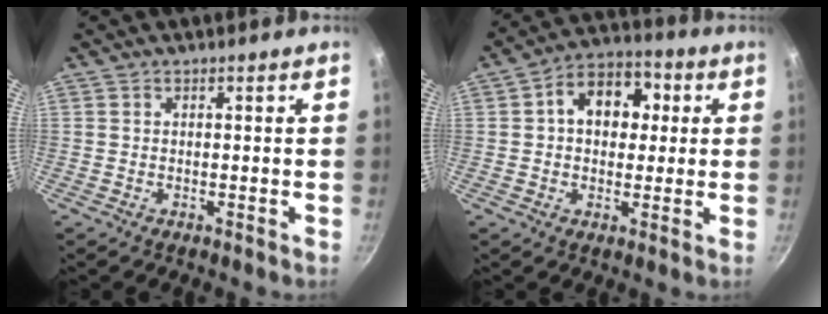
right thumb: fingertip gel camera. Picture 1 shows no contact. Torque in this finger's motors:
{"motor_torque": [-0.52, 1.32, 0.67, -0.28, 0.05]}